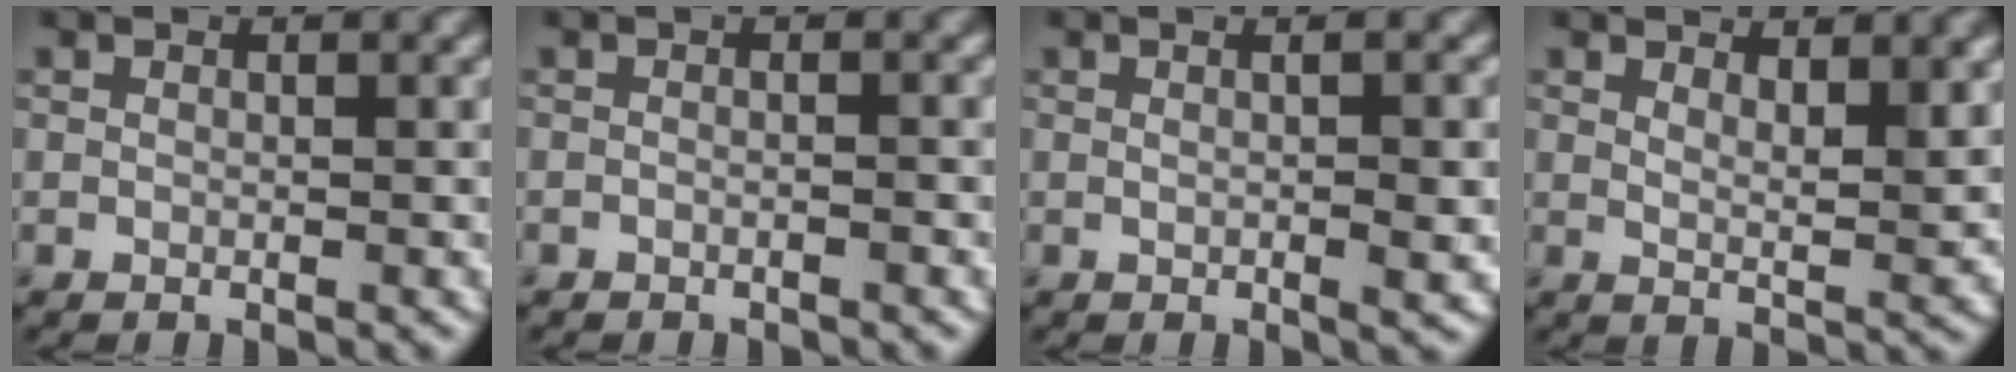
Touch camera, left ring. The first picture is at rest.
{"total": 1.1, "force": [-0.2, 0.5, 0.9], "torque": [-0.002, -0.011, -0.016]}
{"total": 4.1, "force": [0.2, 1.0, 3.9], "torque": [-0.048, 0.007, 0.003]}
{"total": 3.9, "force": [2.4, 1.0, 2.9], "torque": [-0.034, -0.002, 0.038]}